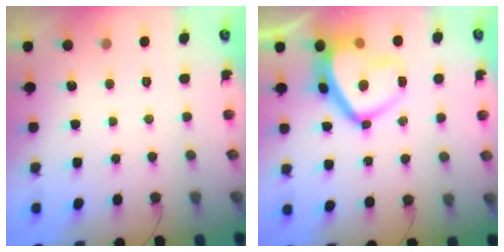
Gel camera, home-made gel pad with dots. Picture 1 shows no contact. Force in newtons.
{"total": 14.6, "press": 14.6, "slide": 1.3}